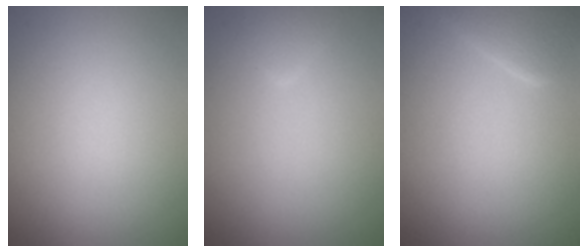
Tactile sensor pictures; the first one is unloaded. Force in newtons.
{"total": 1.1, "press": 1.1, "slide": 0.1}
{"total": 2.2, "press": 2.1, "slide": 0.2}